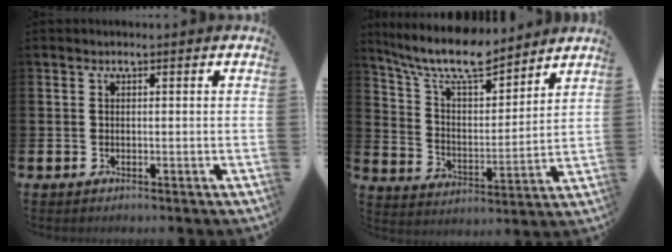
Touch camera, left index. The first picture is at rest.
{"total": 10.6, "force": [9.5, 2.2, 4.2], "torque": [-0.116, -0.057, 0.167]}